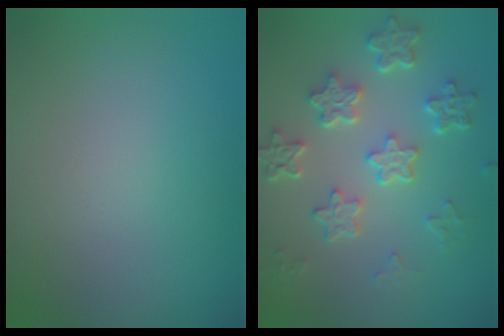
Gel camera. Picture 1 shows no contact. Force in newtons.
{"total": 5.6, "press": 4.3, "slide": 3.6}